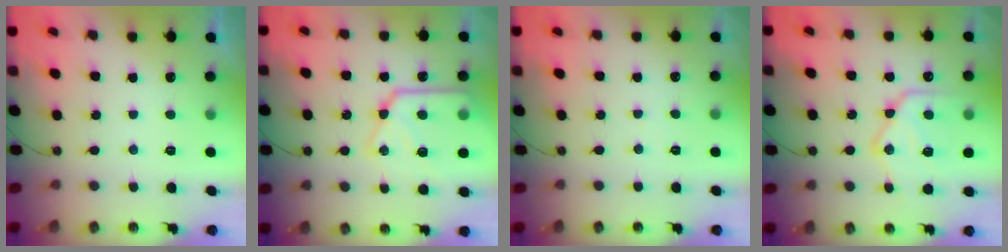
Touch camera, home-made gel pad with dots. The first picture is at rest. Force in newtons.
{"total": 17.7, "press": 17.6, "slide": 2.0}
{"total": 1.7, "press": 1.6, "slide": 0.3}
{"total": 17.9, "press": 17.8, "slide": 2.1}